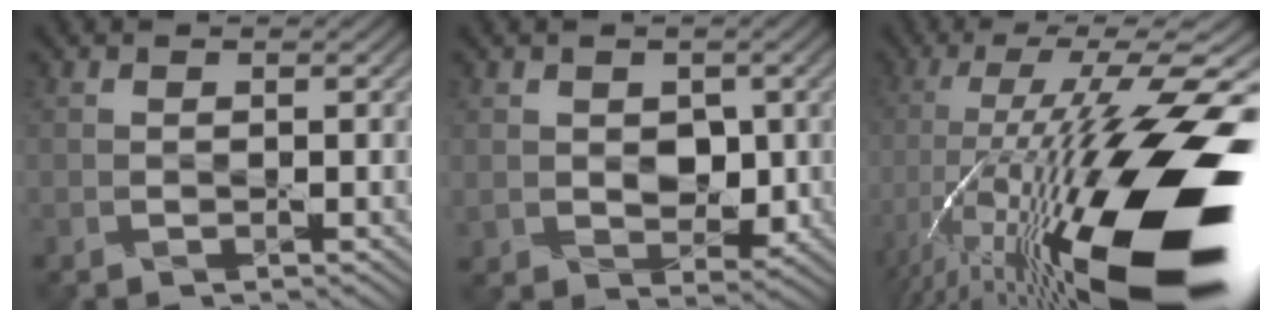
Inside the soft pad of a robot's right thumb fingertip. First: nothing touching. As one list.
[{"total": 4.1, "force": [0.4, 3.4, 2.4], "torque": [-0.055, -0.014, 0.011]}, {"total": 21.1, "force": [-7.4, 6.5, 18.7], "torque": [-0.339, 0.009, -0.138]}]